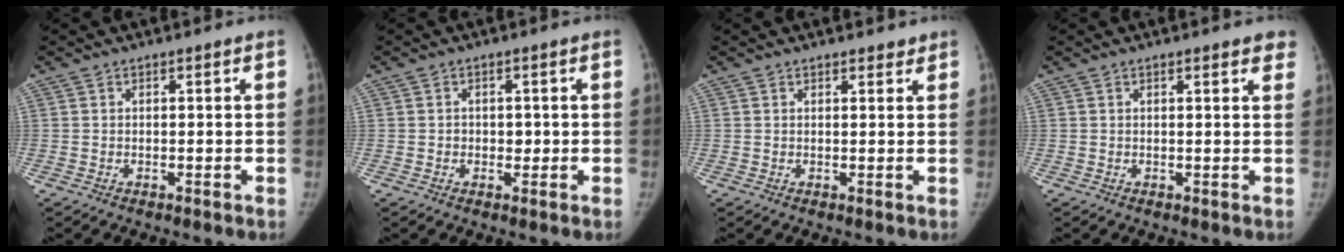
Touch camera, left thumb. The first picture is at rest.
{"total": 2.2, "force": [-0.1, 1.9, 1.2], "torque": [-0.002, 0.004, -0.004]}
{"total": 1.5, "force": [1.3, 0.7, 0.2], "torque": [0.012, -0.007, 0.012]}
{"total": 3.0, "force": [2.1, 0.9, 1.9], "torque": [-0.006, -0.002, 0.018]}